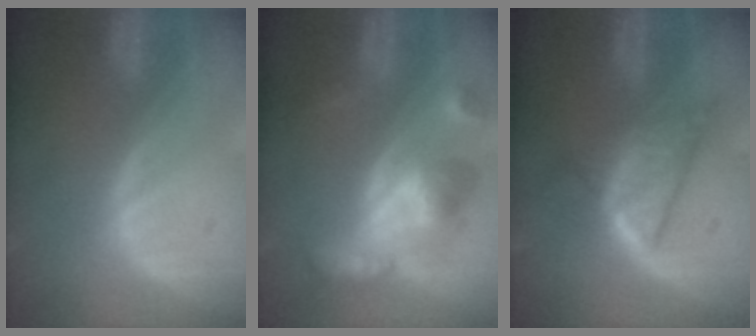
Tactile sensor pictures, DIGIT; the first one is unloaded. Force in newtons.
{"total": 8.3, "press": 8.2, "slide": 0.6}
{"total": 6.1, "press": 5.8, "slide": 2.1}